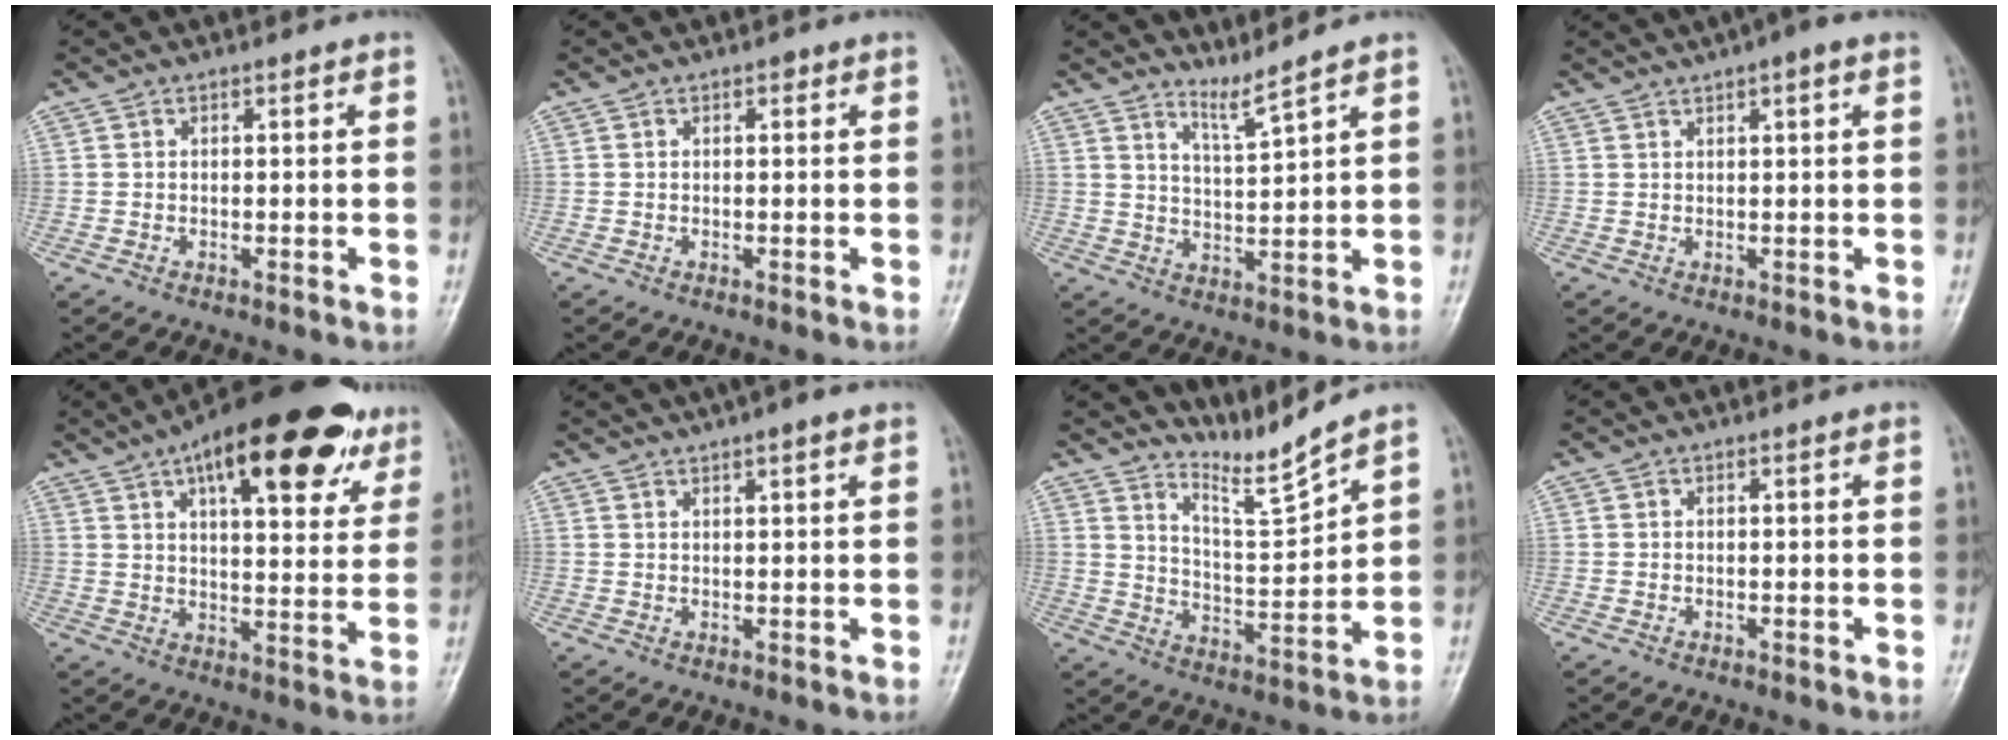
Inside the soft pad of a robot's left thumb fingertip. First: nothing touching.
{"total": 0.7, "force": [0.3, 0.5, 0.4], "torque": [0.002, 0.002, 0.000]}
{"total": 3.8, "force": [3.4, -1.4, 1.0], "torque": [-0.025, -0.049, 0.077]}
{"total": 4.5, "force": [2.7, 0.7, 3.5], "torque": [-0.053, 0.018, 0.040]}
{"total": 23.6, "force": [13.1, 9.3, 17.4], "torque": [-0.216, -0.011, 0.185]}
{"total": 5.1, "force": [3.8, 0.6, 3.4], "torque": [-0.049, 0.020, 0.060]}
{"total": 7.1, "force": [6.8, -1.4, 1.6], "torque": [-0.030, -0.076, 0.140]}
{"total": 0.0}